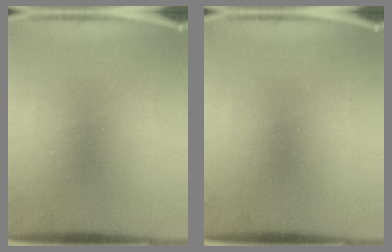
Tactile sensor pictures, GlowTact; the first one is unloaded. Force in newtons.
{"total": 0.0}